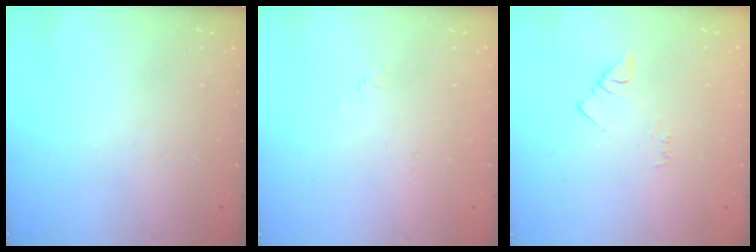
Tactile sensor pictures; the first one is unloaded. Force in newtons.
{"total": 1.7, "press": 1.6, "slide": 0.4}
{"total": 2.5, "press": 2.5, "slide": 0.4}